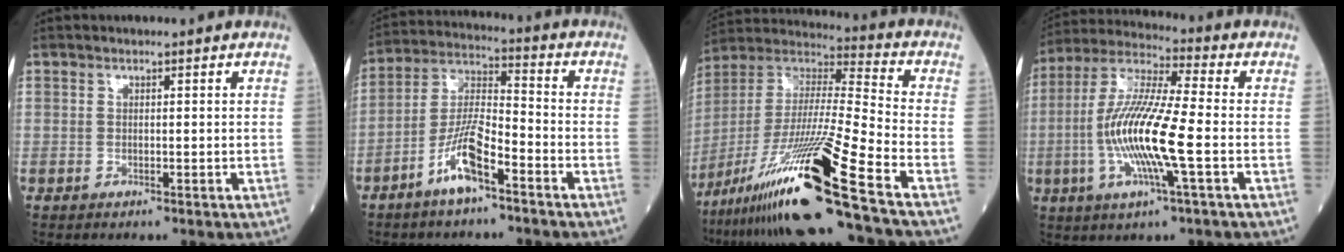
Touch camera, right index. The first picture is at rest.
{"total": 9.1, "force": [-5.3, 1.7, 7.2], "torque": [-0.149, 0.003, -0.103]}
{"total": 23.9, "force": [-14.6, -1.8, 18.8], "torque": [-0.370, -0.038, -0.277]}
{"total": 14.3, "force": [-2.9, 1.0, 14.0], "torque": [-0.284, -0.004, -0.060]}